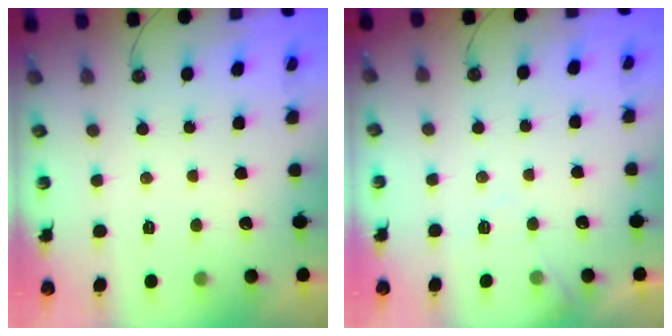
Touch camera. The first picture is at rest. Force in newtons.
{"total": 6.1, "press": 6.0, "slide": 0.8}